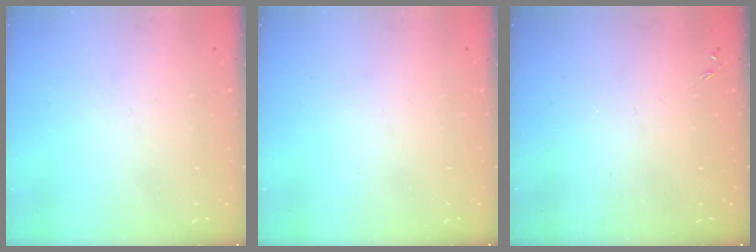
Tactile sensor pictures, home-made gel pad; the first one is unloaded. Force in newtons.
{"total": 0.0}
{"total": 0.0}